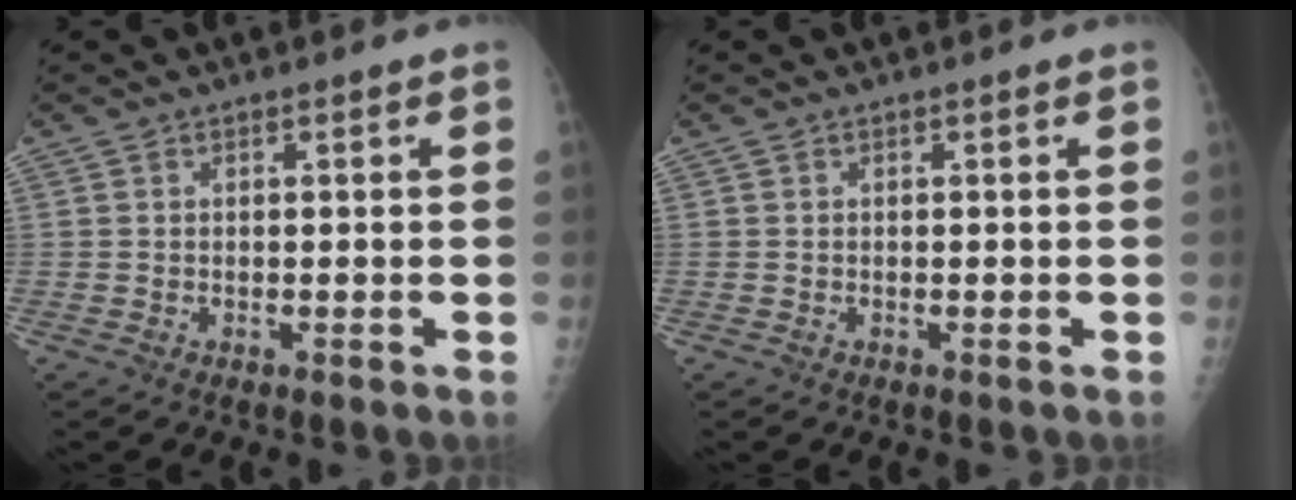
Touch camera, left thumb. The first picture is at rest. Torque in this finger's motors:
{"motor_torque": [-0.01, 0.01, 0.00, 0.00, 0.00]}